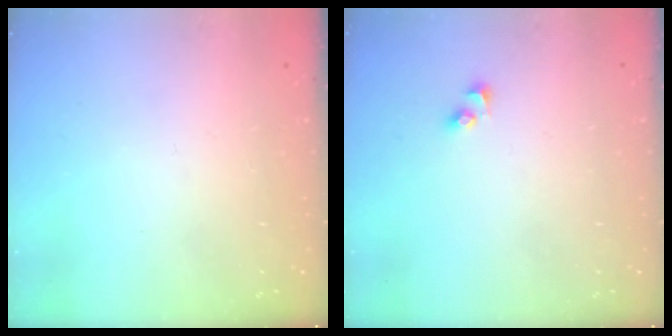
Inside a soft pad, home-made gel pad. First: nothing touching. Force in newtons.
{"total": 2.5, "press": 2.5, "slide": 0.3}